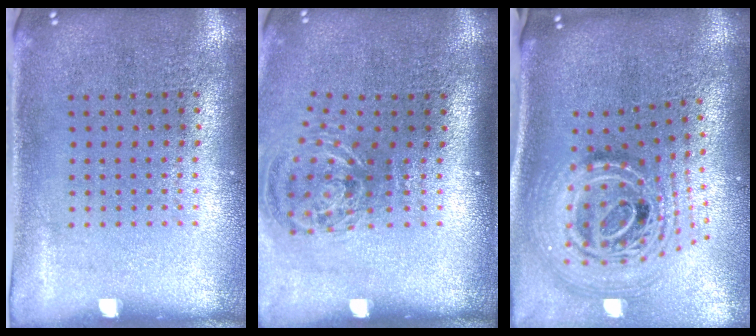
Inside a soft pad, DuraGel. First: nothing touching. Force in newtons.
{"total": 1.3, "press": 1.0, "slide": 0.9}
{"total": 2.7, "press": 1.9, "slide": 2.0}